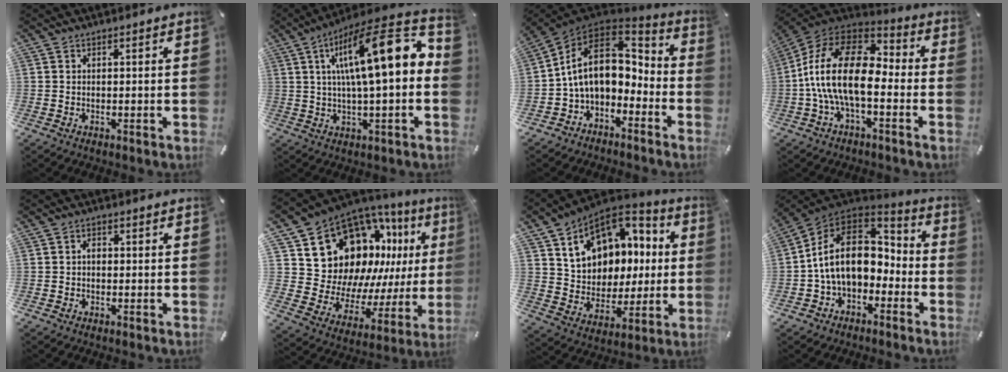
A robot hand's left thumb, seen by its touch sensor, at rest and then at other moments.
{"total": 18.7, "force": [4.8, 4.7, 17.5], "torque": [-0.277, -0.022, 0.064]}
{"total": 15.1, "force": [0.5, 10.3, 11.0], "torque": [-0.204, 0.005, 0.012]}
{"total": 19.9, "force": [-2.6, 10.7, 16.6], "torque": [-0.328, 0.023, -0.040]}
{"total": 1.6, "force": [-0.2, 1.2, 1.1], "torque": [-0.023, 0.006, -0.006]}
{"total": 17.7, "force": [9.8, 12.9, 7.3], "torque": [-0.112, -0.094, 0.202]}
{"total": 14.8, "force": [4.7, 12.2, 6.9], "torque": [-0.107, -0.023, 0.095]}
{"total": 17.3, "force": [0.0, 12.4, 12.1], "torque": [-0.237, 0.011, -0.001]}